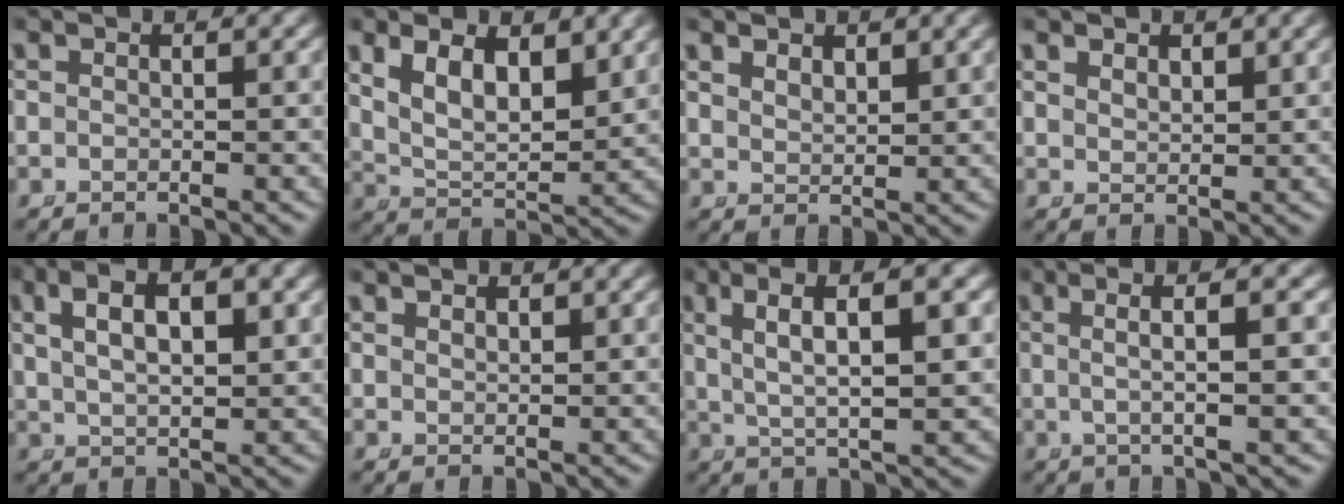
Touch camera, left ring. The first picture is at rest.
{"total": 7.0, "force": [2.3, 4.7, 4.6], "torque": [-0.084, -0.016, 0.041]}
{"total": 2.0, "force": [1.7, 0.7, 0.7], "torque": [-0.017, -0.012, 0.043]}
{"total": 1.4, "force": [1.3, 0.5, 0.5], "torque": [-0.010, -0.011, 0.035]}
{"total": 5.9, "force": [2.4, 3.0, 4.5], "torque": [-0.065, 0.014, 0.038]}
{"total": 0.7, "force": [0.6, 0.2, 0.3], "torque": [-0.006, -0.008, 0.019]}
{"total": 5.4, "force": [1.9, 1.0, 4.9], "torque": [-0.078, 0.011, 0.036]}
{"total": 4.5, "force": [1.6, 0.4, 4.2], "torque": [-0.064, 0.019, 0.023]}